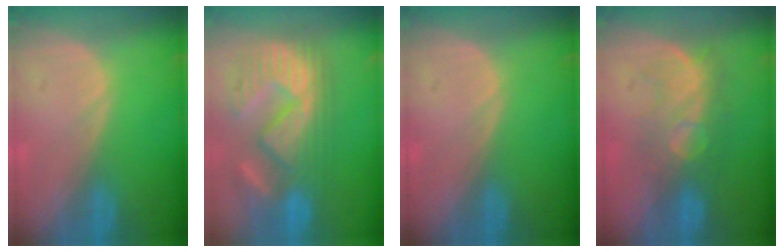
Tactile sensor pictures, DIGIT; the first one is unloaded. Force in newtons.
{"total": 11.6, "press": 11.1, "slide": 3.4}
{"total": 0.0}
{"total": 8.0, "press": 7.8, "slide": 1.6}